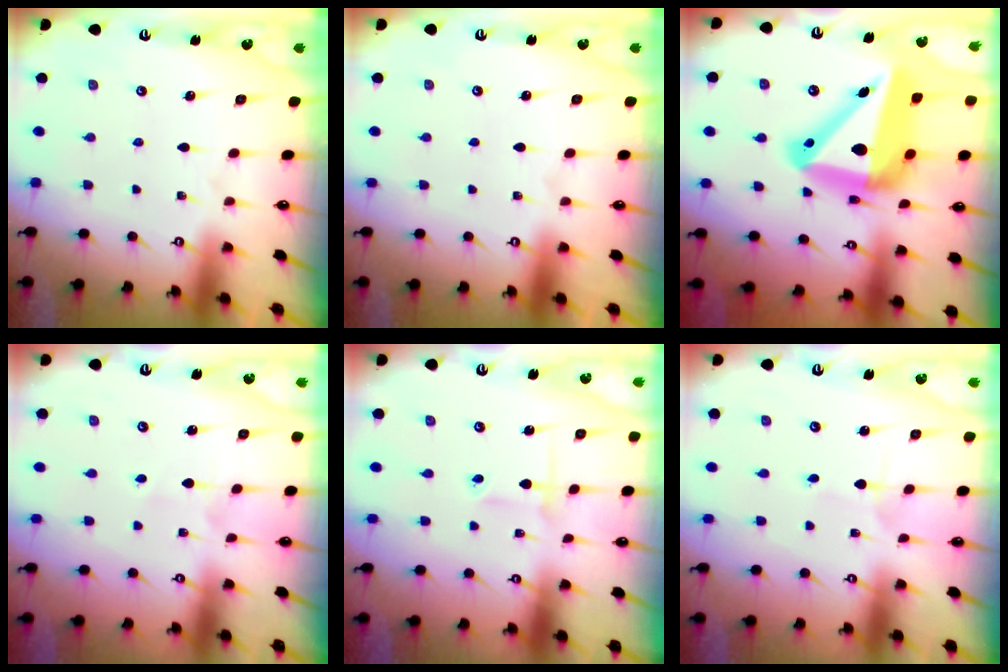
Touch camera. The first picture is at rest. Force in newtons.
{"total": 0.0}
{"total": 20.9, "press": 20.7, "slide": 2.7}
{"total": 2.7, "press": 2.6, "slide": 0.9}
{"total": 2.5, "press": 2.5, "slide": 0.1}
{"total": 2.5, "press": 2.5, "slide": 0.1}